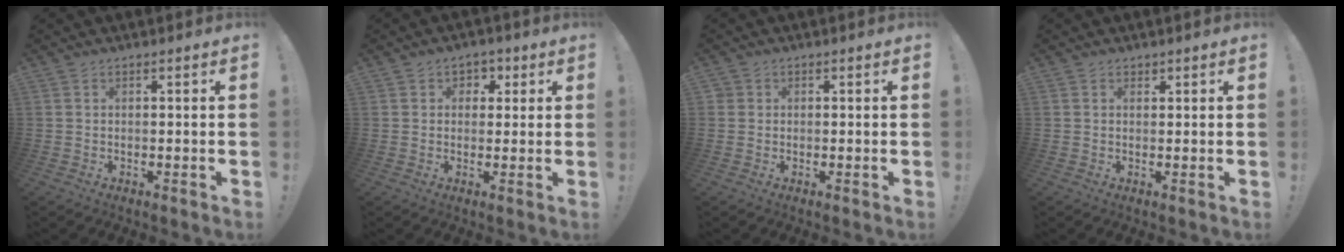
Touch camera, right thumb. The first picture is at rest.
{"total": 3.7, "force": [0.9, 3.5, 1.0], "torque": [-0.001, -0.005, 0.013]}
{"total": 1.7, "force": [0.7, 1.5, 0.3], "torque": [-0.015, 0.003, 0.016]}
{"total": 0.8, "force": [0.7, 0.4, 0.0], "torque": [0.005, -0.004, 0.014]}